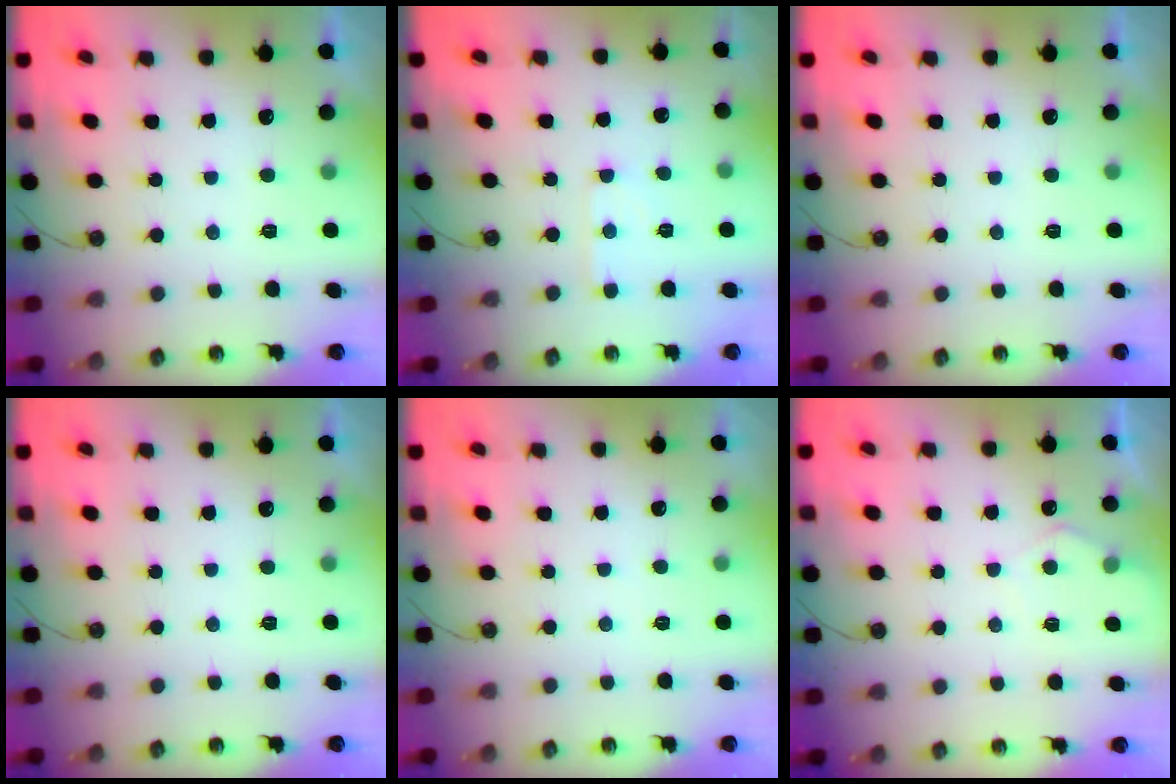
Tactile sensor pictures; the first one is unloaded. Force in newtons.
{"total": 4.1, "press": 4.1, "slide": 0.6}
{"total": 0.0}
{"total": 0.0}
{"total": 2.0, "press": 1.9, "slide": 0.5}
{"total": 4.9, "press": 4.9, "slide": 0.6}